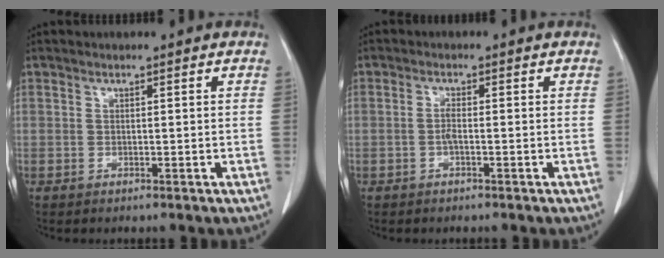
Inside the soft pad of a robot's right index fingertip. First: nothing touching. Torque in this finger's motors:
{"motor_torque": [0.31, -0.30, 0.22, 0.06]}